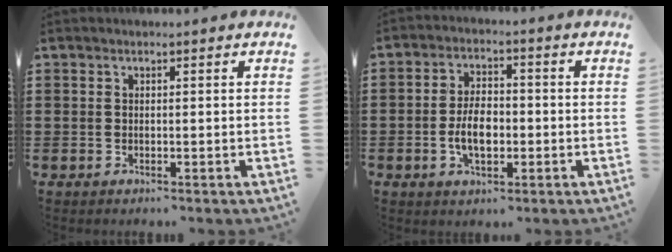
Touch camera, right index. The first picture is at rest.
{"total": 5.9, "force": [-1.1, 3.3, 4.8], "torque": [-0.091, 0.000, -0.024]}